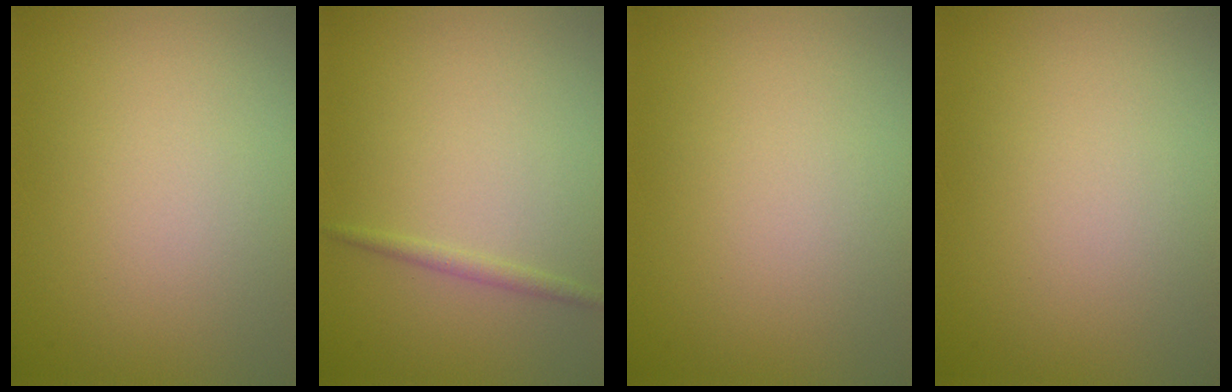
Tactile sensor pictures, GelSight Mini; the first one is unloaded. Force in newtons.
{"total": 0.9, "press": 0.9, "slide": 0.0}
{"total": 0.0}
{"total": 0.0}